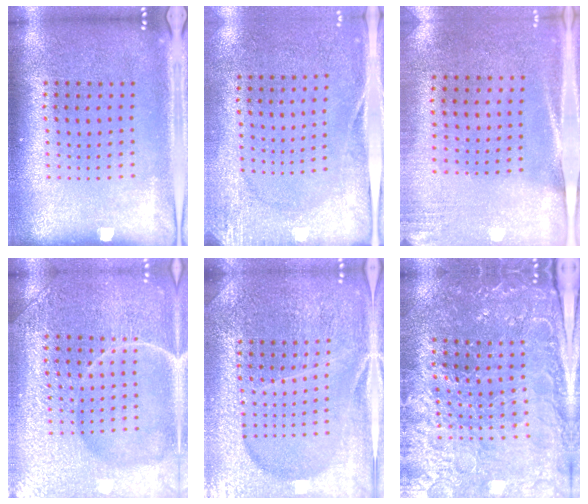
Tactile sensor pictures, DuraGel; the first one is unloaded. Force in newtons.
{"total": 2.8, "press": 2.1, "slide": 1.8}
{"total": 2.6, "press": 2.3, "slide": 1.3}
{"total": 7.4, "press": 7.4, "slide": 1.0}
{"total": 4.9, "press": 4.5, "slide": 1.8}
{"total": 3.6, "press": 3.6, "slide": 0.4}